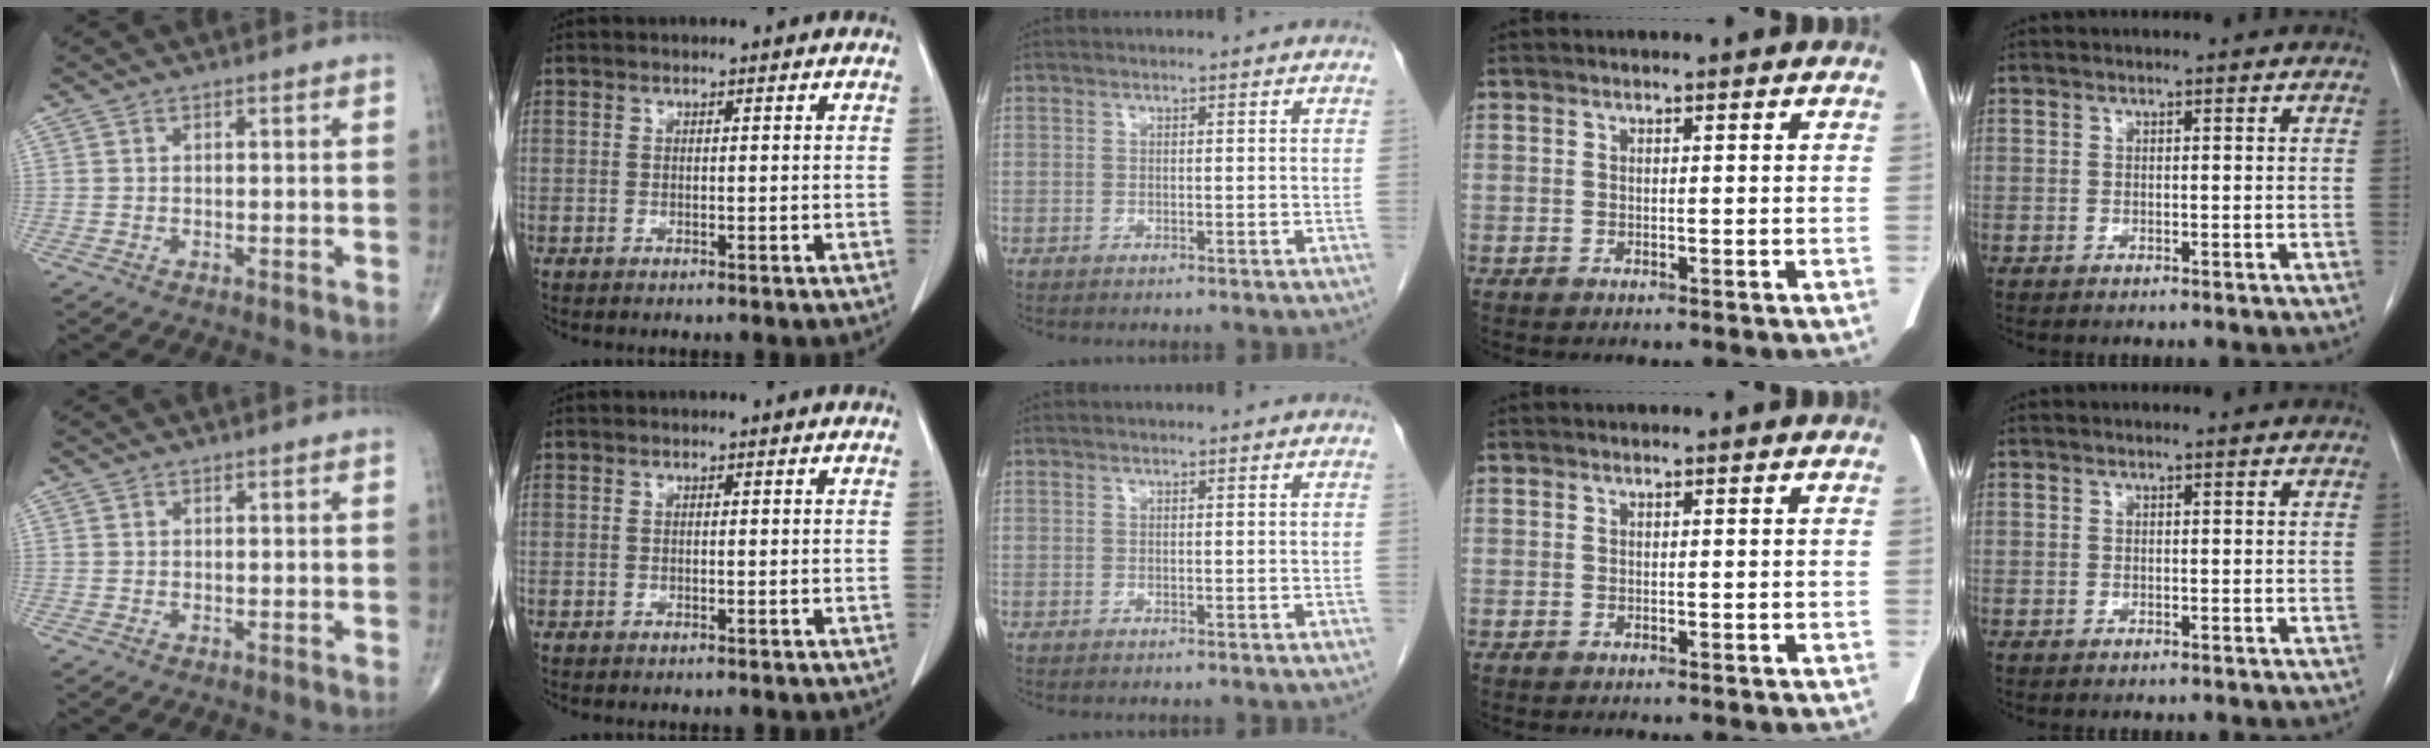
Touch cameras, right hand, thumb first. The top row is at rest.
{}